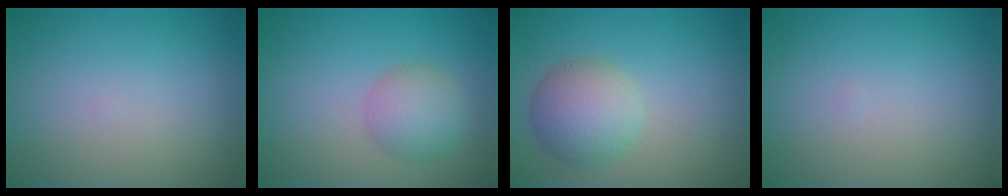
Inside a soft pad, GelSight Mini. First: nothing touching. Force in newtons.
{"total": 3.3, "press": 3.3, "slide": 0.1}
{"total": 4.6, "press": 4.6, "slide": 0.1}
{"total": 0.0}